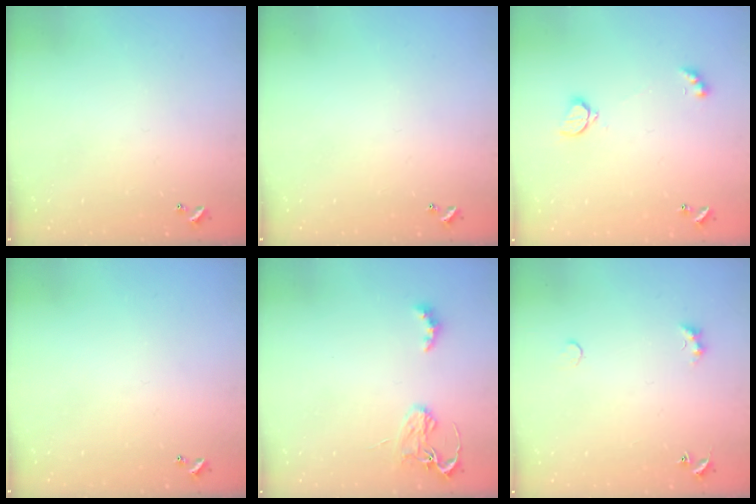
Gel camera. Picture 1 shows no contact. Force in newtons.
{"total": 0.0}
{"total": 2.4, "press": 2.3, "slide": 0.8}
{"total": 0.0}
{"total": 2.9, "press": 2.8, "slide": 0.6}
{"total": 1.9, "press": 1.9, "slide": 0.5}